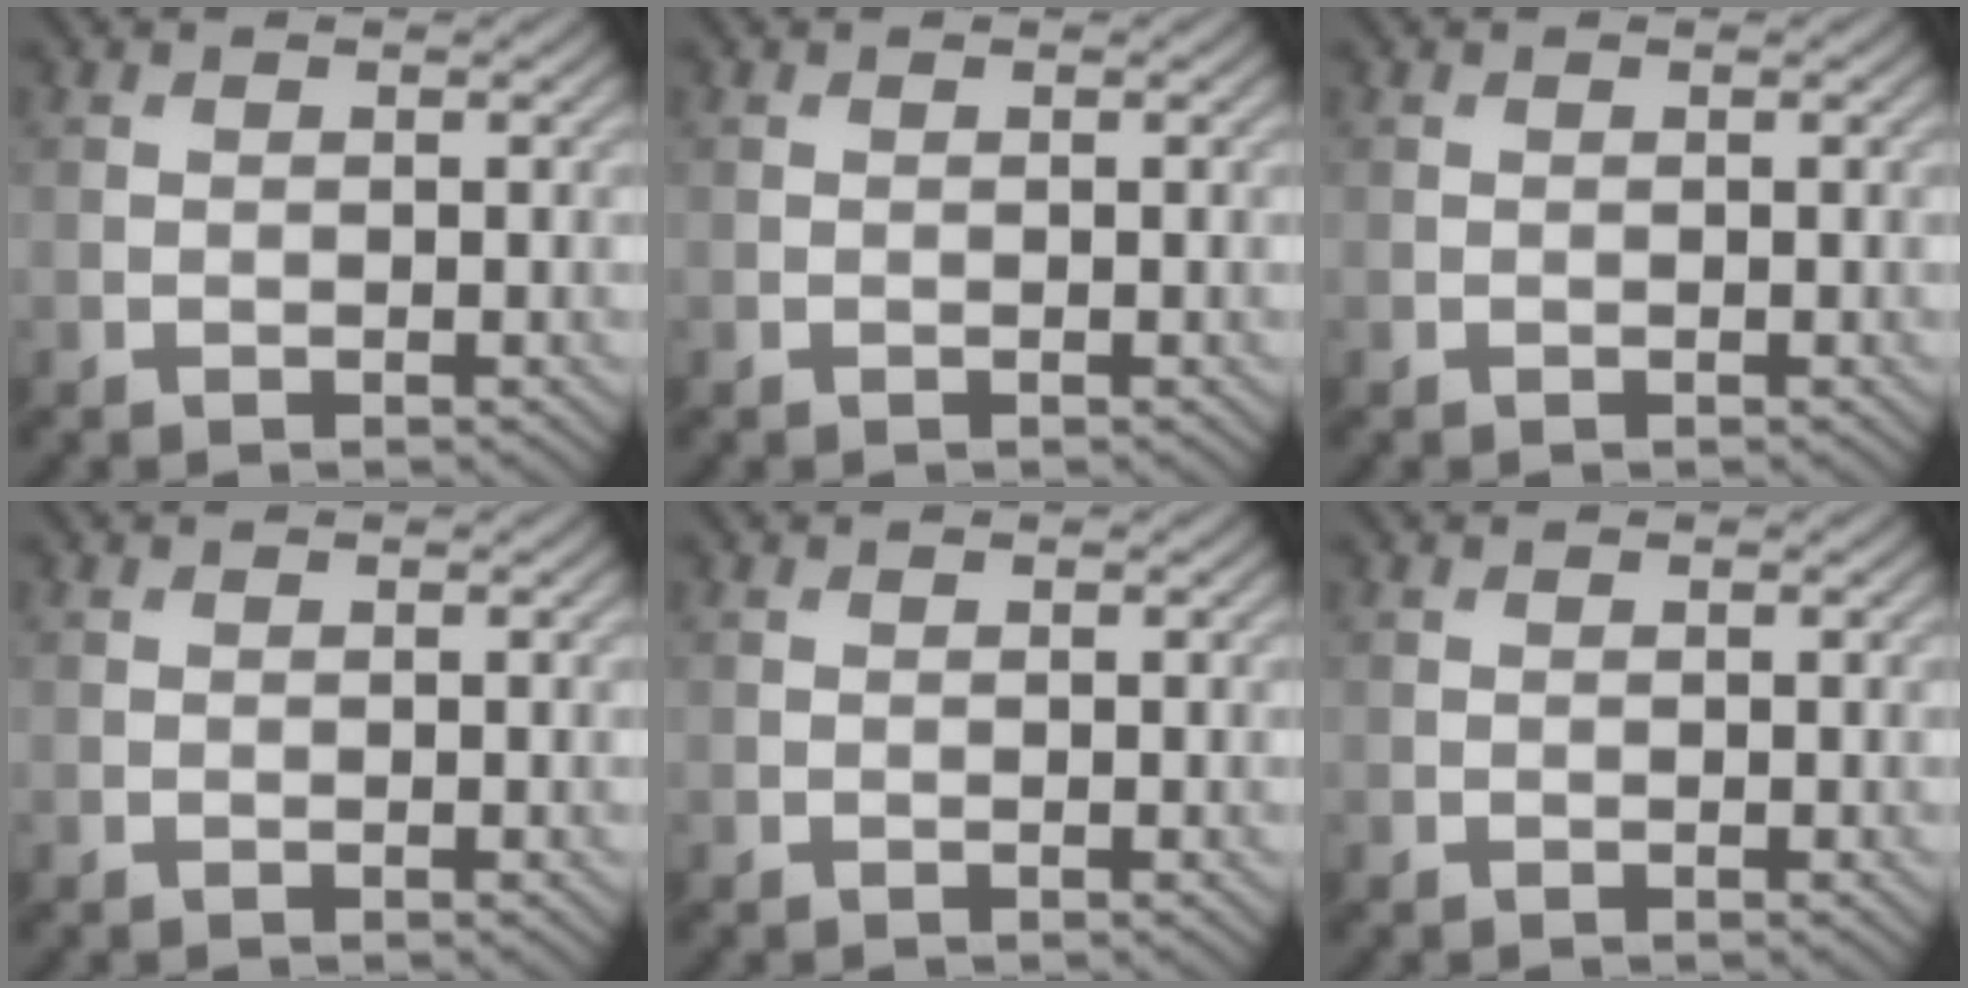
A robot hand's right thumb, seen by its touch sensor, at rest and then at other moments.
{"total": 0.0}
{"total": 0.0}
{"total": 0.0}
{"total": 0.0}
{"total": 0.0}